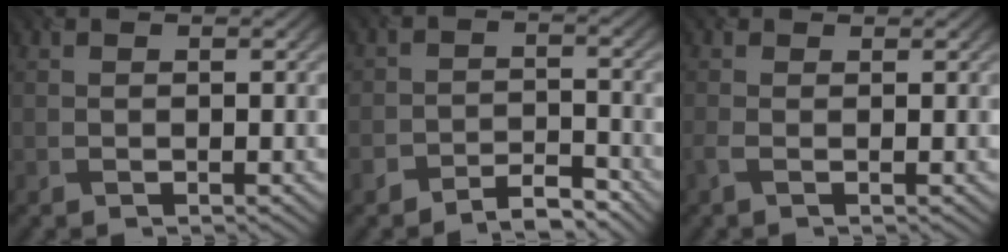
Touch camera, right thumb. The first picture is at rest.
{"total": 4.2, "force": [-3.7, 1.7, 1.0], "torque": [-0.011, 0.000, -0.075]}
{"total": 0.9, "force": [-0.4, 0.3, 0.8], "torque": [-0.026, -0.005, -0.013]}